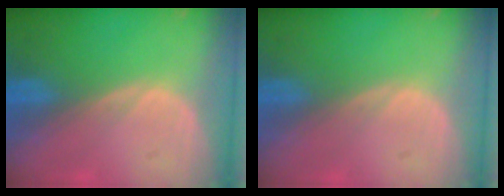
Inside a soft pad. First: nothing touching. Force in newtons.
{"total": 0.0}